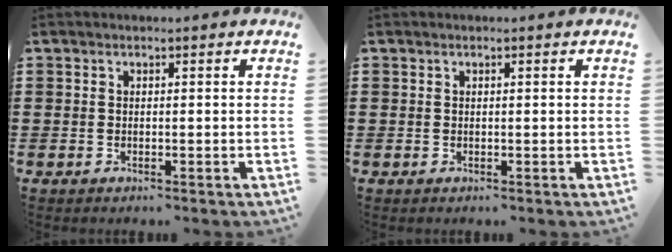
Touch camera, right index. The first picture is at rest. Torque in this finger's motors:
{"motor_torque": [0.12, 0.09, 0.00, 0.00]}